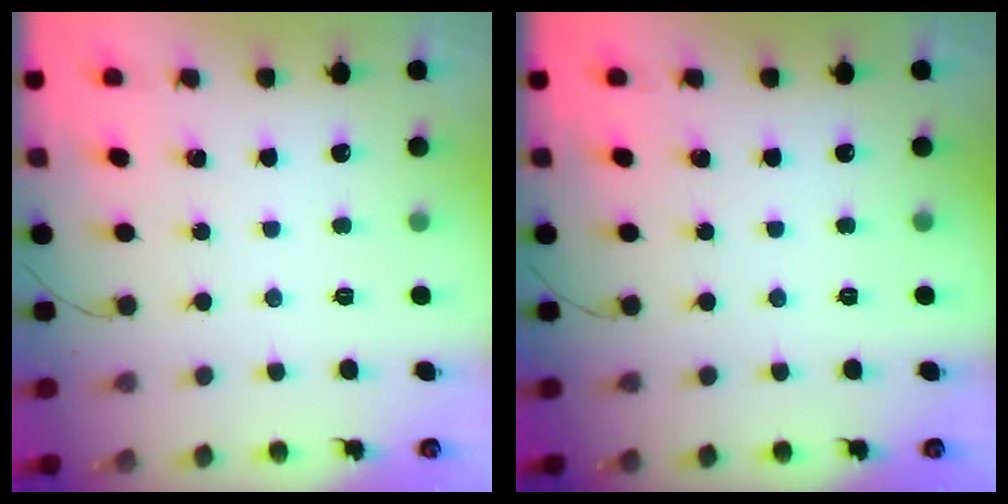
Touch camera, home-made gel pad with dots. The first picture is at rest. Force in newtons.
{"total": 0.0}